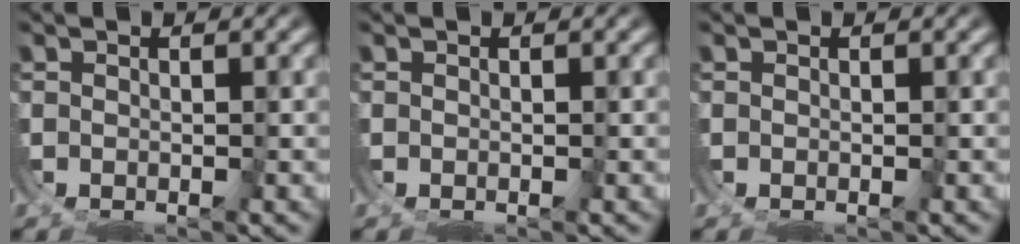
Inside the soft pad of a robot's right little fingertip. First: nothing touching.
{"total": 0.0}
{"total": 0.0}